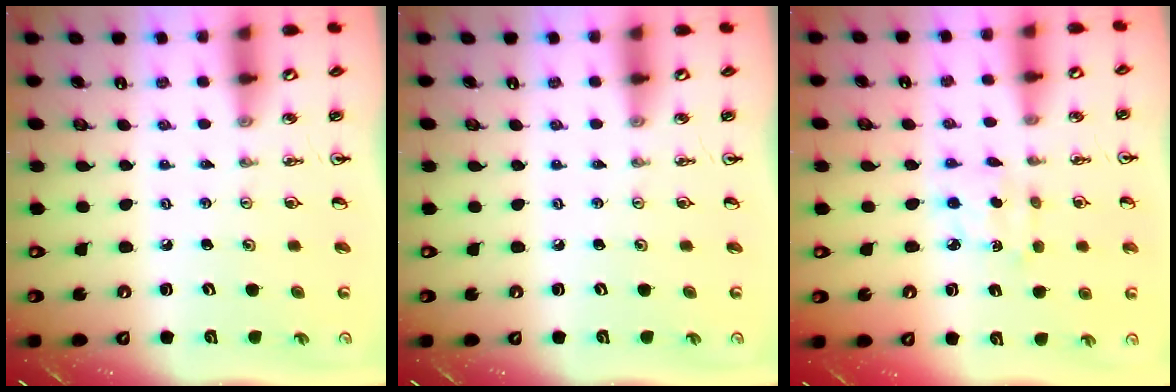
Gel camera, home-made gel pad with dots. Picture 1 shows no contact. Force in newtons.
{"total": 0.0}
{"total": 2.8, "press": 2.8, "slide": 0.4}